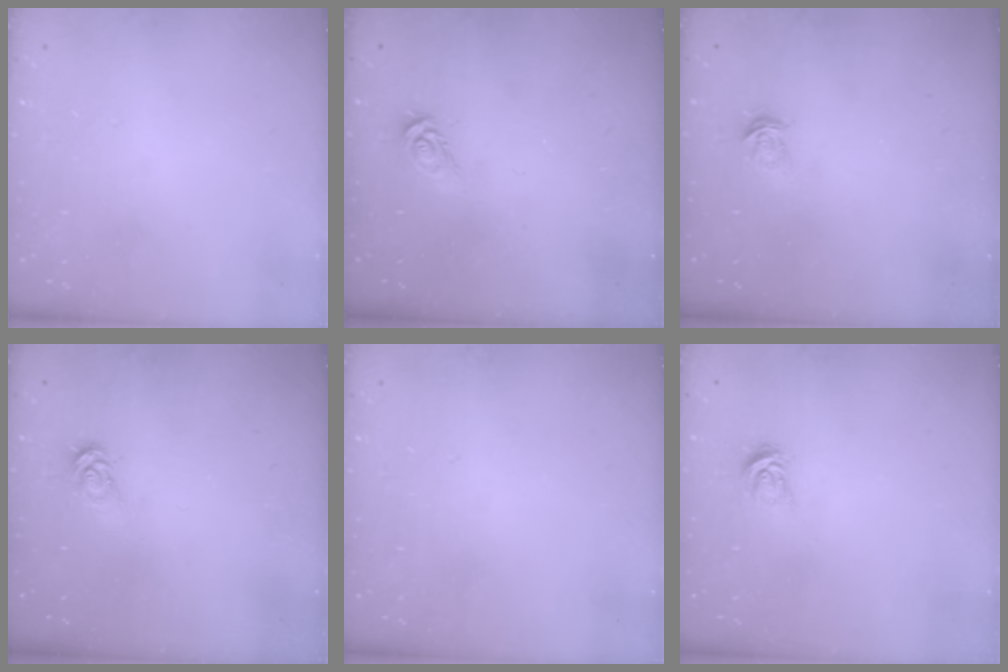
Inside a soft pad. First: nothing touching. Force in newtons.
{"total": 4.2, "press": 4.2, "slide": 0.5}
{"total": 3.0, "press": 3.0, "slide": 0.3}
{"total": 3.2, "press": 3.2, "slide": 0.1}
{"total": 0.0}
{"total": 3.6, "press": 3.6, "slide": 0.4}